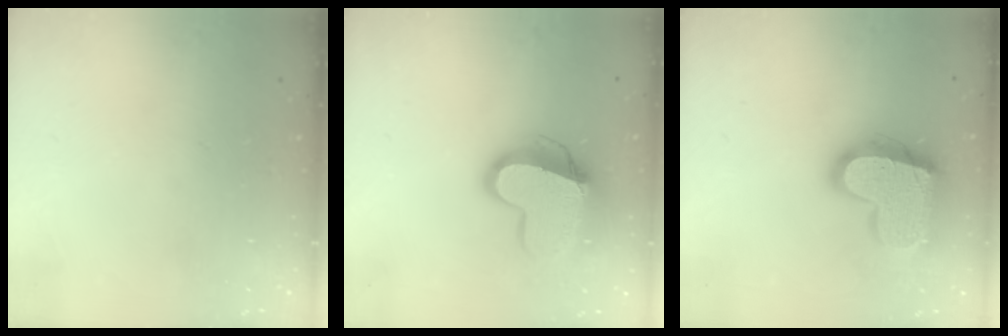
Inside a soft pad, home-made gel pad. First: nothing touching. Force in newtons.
{"total": 14.7, "press": 14.6, "slide": 1.3}
{"total": 19.1, "press": 19.0, "slide": 1.3}